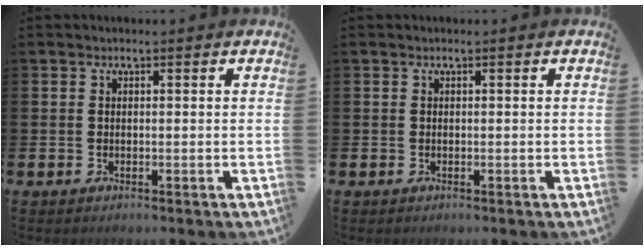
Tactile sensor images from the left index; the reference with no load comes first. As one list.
[{"total": 0.0}]